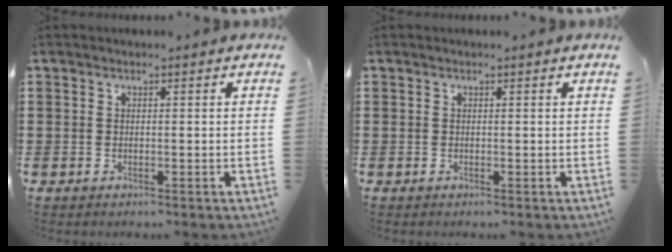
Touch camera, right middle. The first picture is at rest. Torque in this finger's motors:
{"motor_torque": [0.84, -0.98, 0.00, 0.02]}